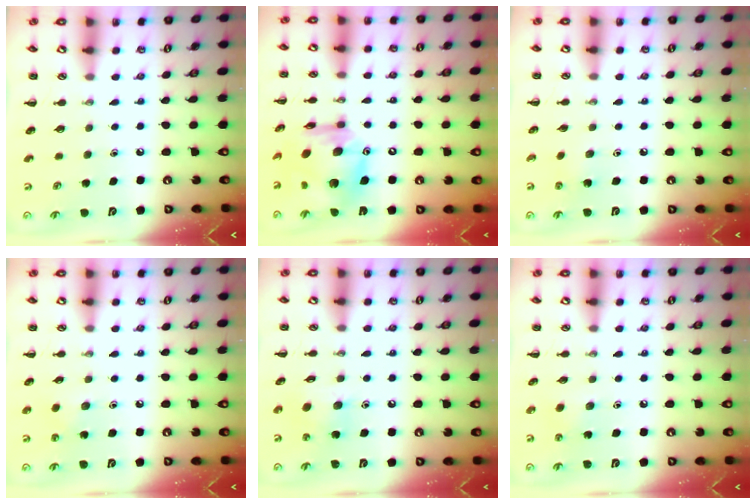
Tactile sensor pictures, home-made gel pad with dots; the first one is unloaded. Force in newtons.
{"total": 14.5, "press": 13.7, "slide": 4.8}
{"total": 1.5, "press": 1.4, "slide": 0.5}
{"total": 3.8, "press": 3.6, "slide": 1.0}
{"total": 7.3, "press": 7.3, "slide": 0.7}
{"total": 3.2, "press": 3.1, "slide": 1.0}